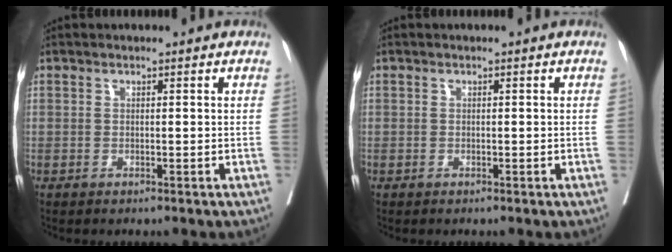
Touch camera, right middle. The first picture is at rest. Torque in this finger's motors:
{"motor_torque": [1.06, -1.08, -0.23, -0.21]}